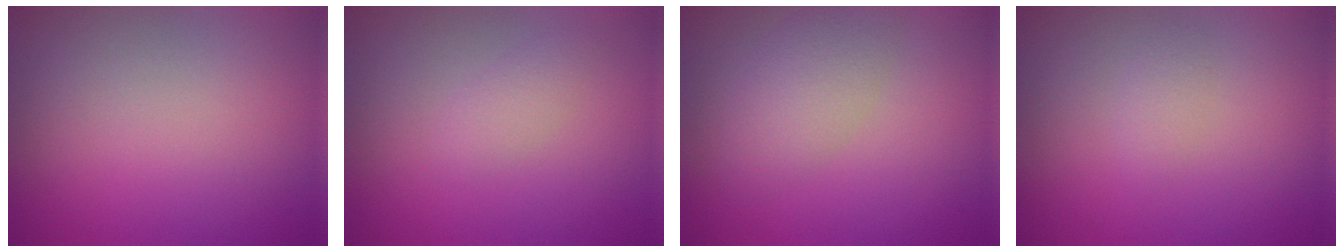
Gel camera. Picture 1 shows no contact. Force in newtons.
{"total": 1.3, "press": 1.3, "slide": 0.1}
{"total": 3.2, "press": 3.2, "slide": 0.1}
{"total": 1.0, "press": 1.0, "slide": 0.1}